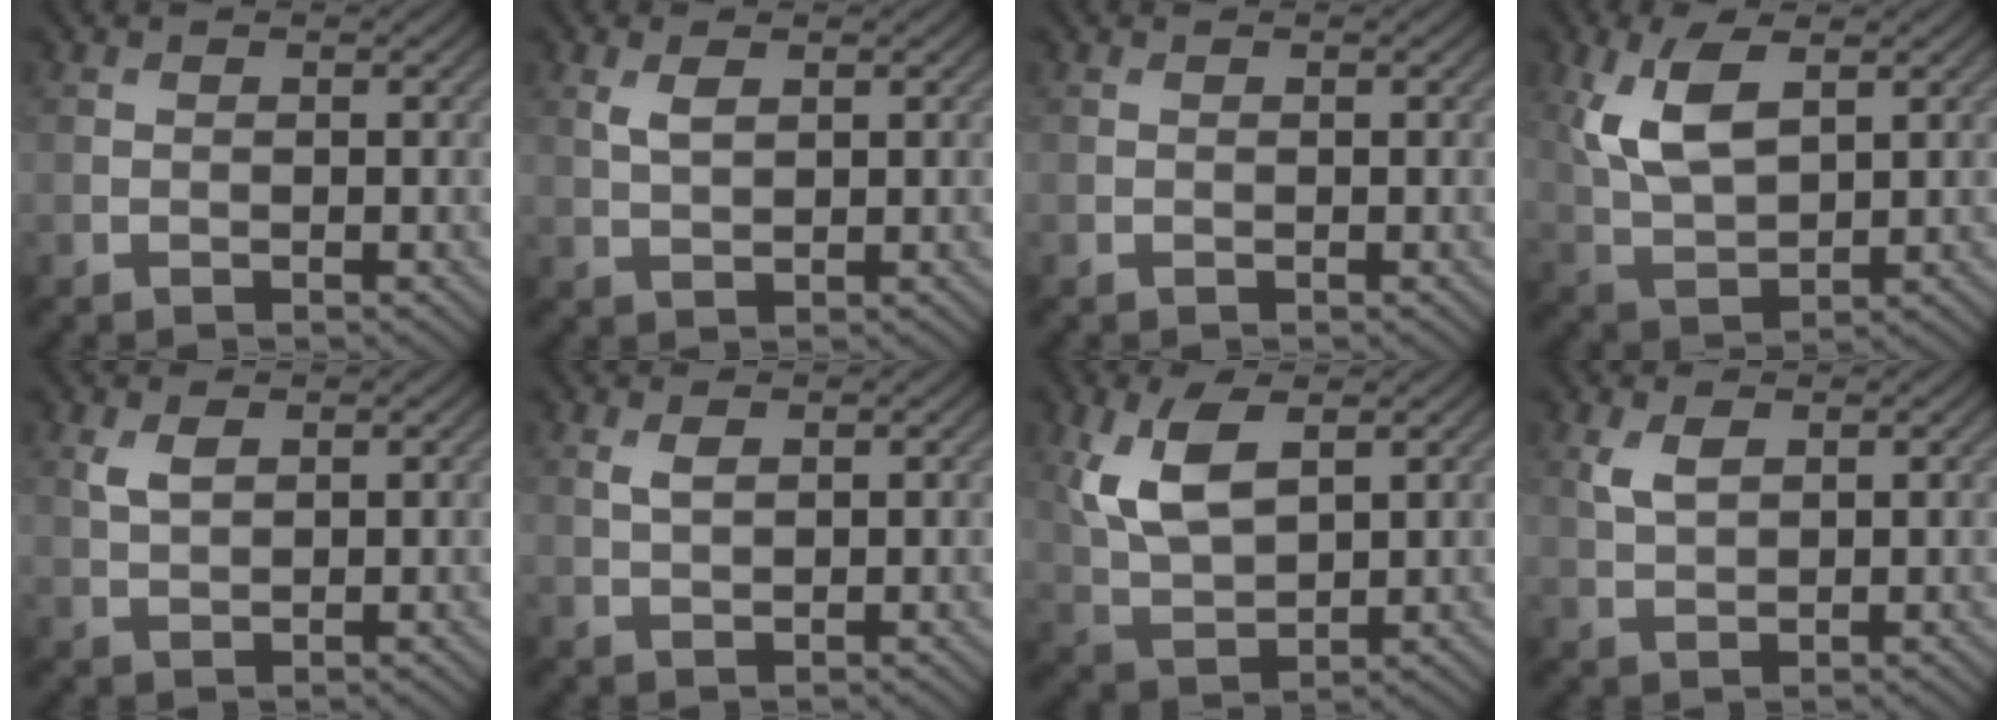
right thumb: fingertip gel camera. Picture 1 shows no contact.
{"total": 2.3, "force": [1.0, 1.0, 1.8], "torque": [-0.044, 0.000, 0.023]}
{"total": 0.0}
{"total": 8.3, "force": [2.8, 4.0, 6.6], "torque": [-0.152, 0.002, 0.056]}
{"total": 2.3, "force": [1.1, 1.1, 1.7], "torque": [-0.042, 0.001, 0.024]}
{"total": 1.7, "force": [0.8, 0.7, 1.3], "torque": [-0.034, 0.000, 0.019]}
{"total": 8.3, "force": [2.9, 4.1, 6.7], "torque": [-0.154, 0.002, 0.058]}
{"total": 2.8, "force": [1.3, 1.4, 2.1], "torque": [-0.053, 0.000, 0.029]}